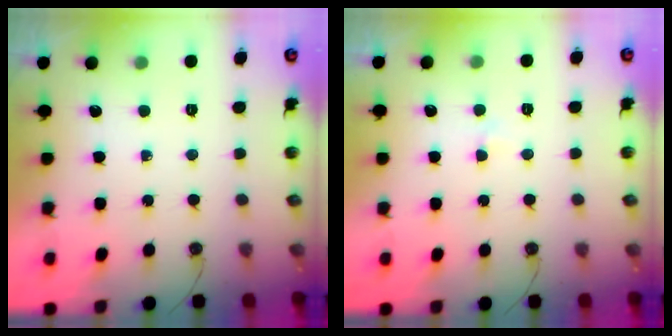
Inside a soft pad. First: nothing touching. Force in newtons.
{"total": 2.3, "press": 2.3, "slide": 0.4}